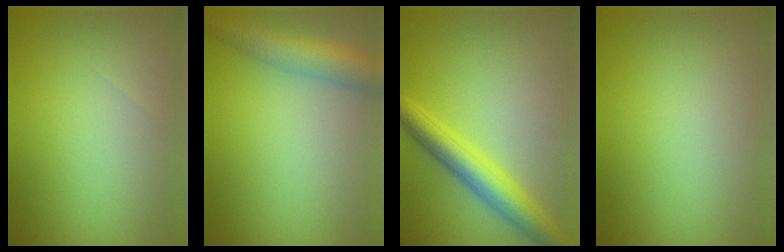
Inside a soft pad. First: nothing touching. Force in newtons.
{"total": 4.9, "press": 4.9, "slide": 0.2}
{"total": 4.8, "press": 4.8, "slide": 0.2}
{"total": 0.0}